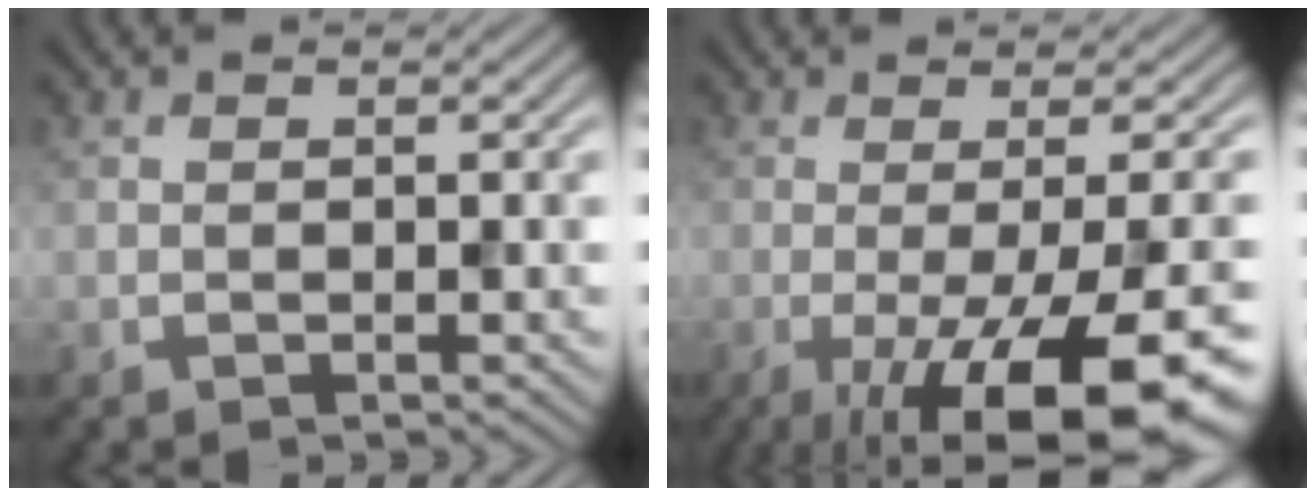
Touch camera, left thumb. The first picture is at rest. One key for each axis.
{"total": 14.6, "fx": -5.3, "fy": 3.8, "fz": 13.1, "tx": -0.145, "ty": 0.000, "tz": -0.077}